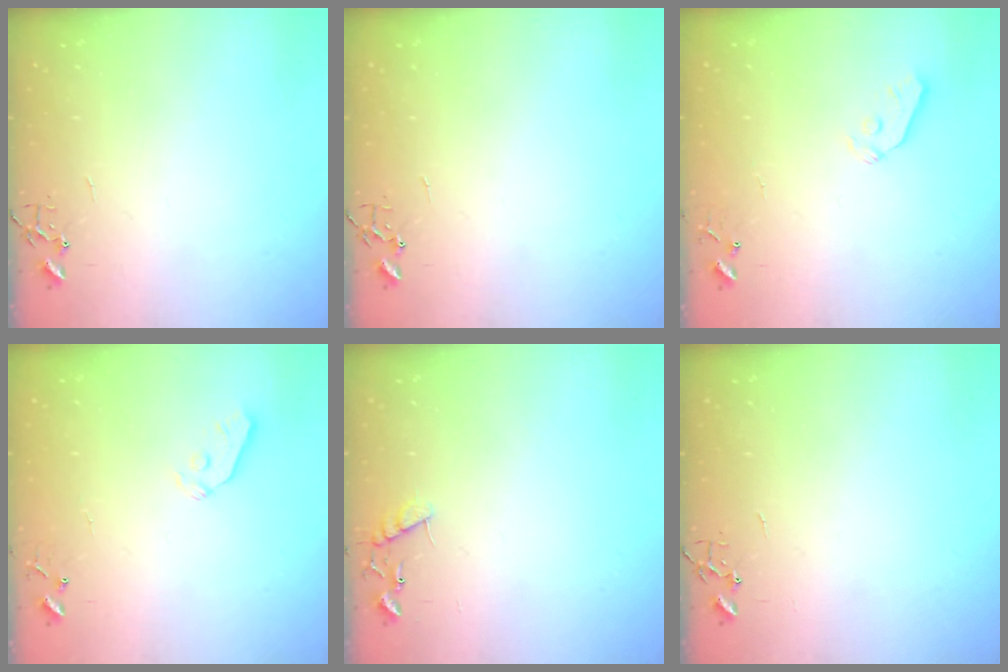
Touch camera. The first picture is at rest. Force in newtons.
{"total": 0.0}
{"total": 5.9, "press": 5.8, "slide": 0.7}
{"total": 5.9, "press": 5.8, "slide": 0.7}
{"total": 8.8, "press": 8.8, "slide": 0.4}
{"total": 0.0}